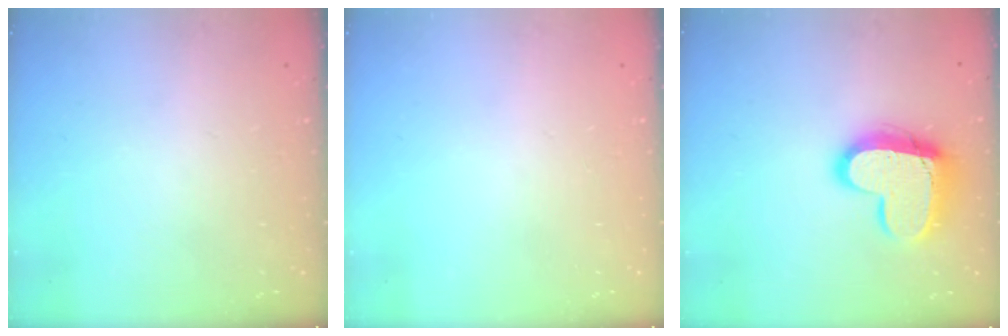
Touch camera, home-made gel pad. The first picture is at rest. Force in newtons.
{"total": 0.0}
{"total": 16.6, "press": 16.5, "slide": 1.4}